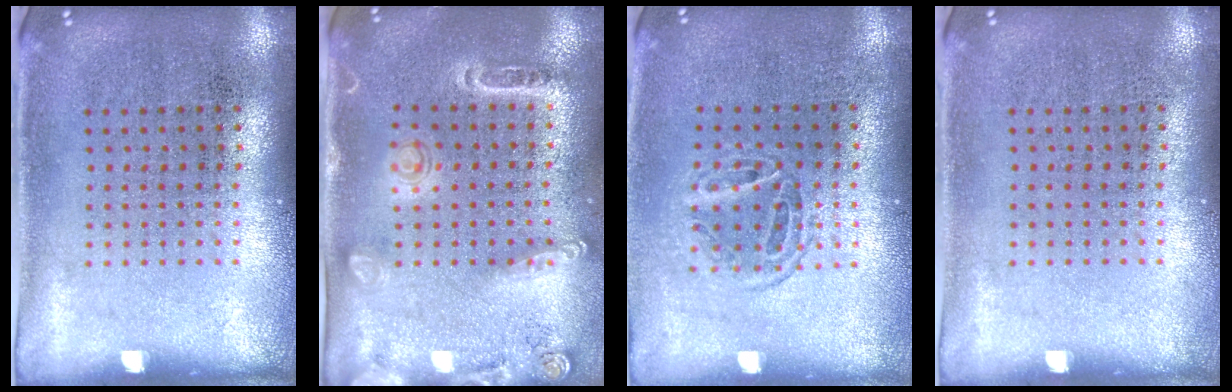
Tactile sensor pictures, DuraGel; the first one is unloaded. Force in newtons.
{"total": 1.7, "press": 1.5, "slide": 0.8}
{"total": 1.2, "press": 1.0, "slide": 0.6}
{"total": 0.0}